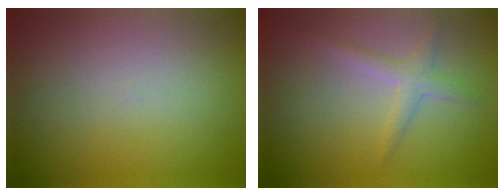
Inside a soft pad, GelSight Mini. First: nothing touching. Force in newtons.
{"total": 1.8, "press": 1.8, "slide": 0.1}